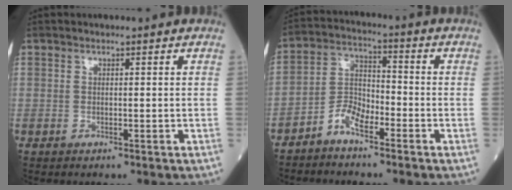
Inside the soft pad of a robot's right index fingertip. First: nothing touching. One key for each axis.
{"total": 5.5, "fx": -3.8, "fy": 2.2, "fz": 3.2, "tx": -0.065, "ty": 0.010, "tz": -0.079}